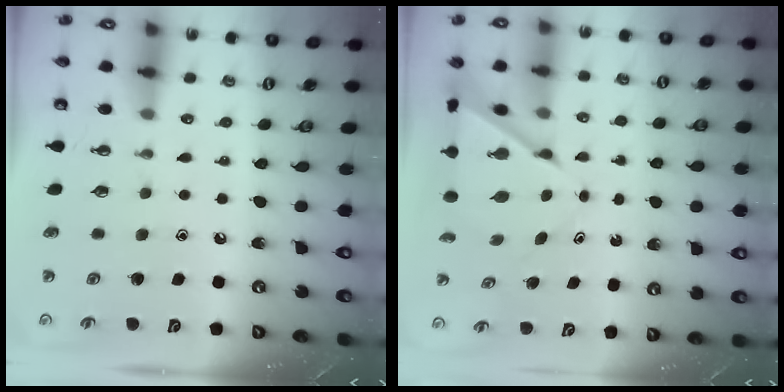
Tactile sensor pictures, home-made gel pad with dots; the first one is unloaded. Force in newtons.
{"total": 6.8, "press": 6.8, "slide": 0.5}